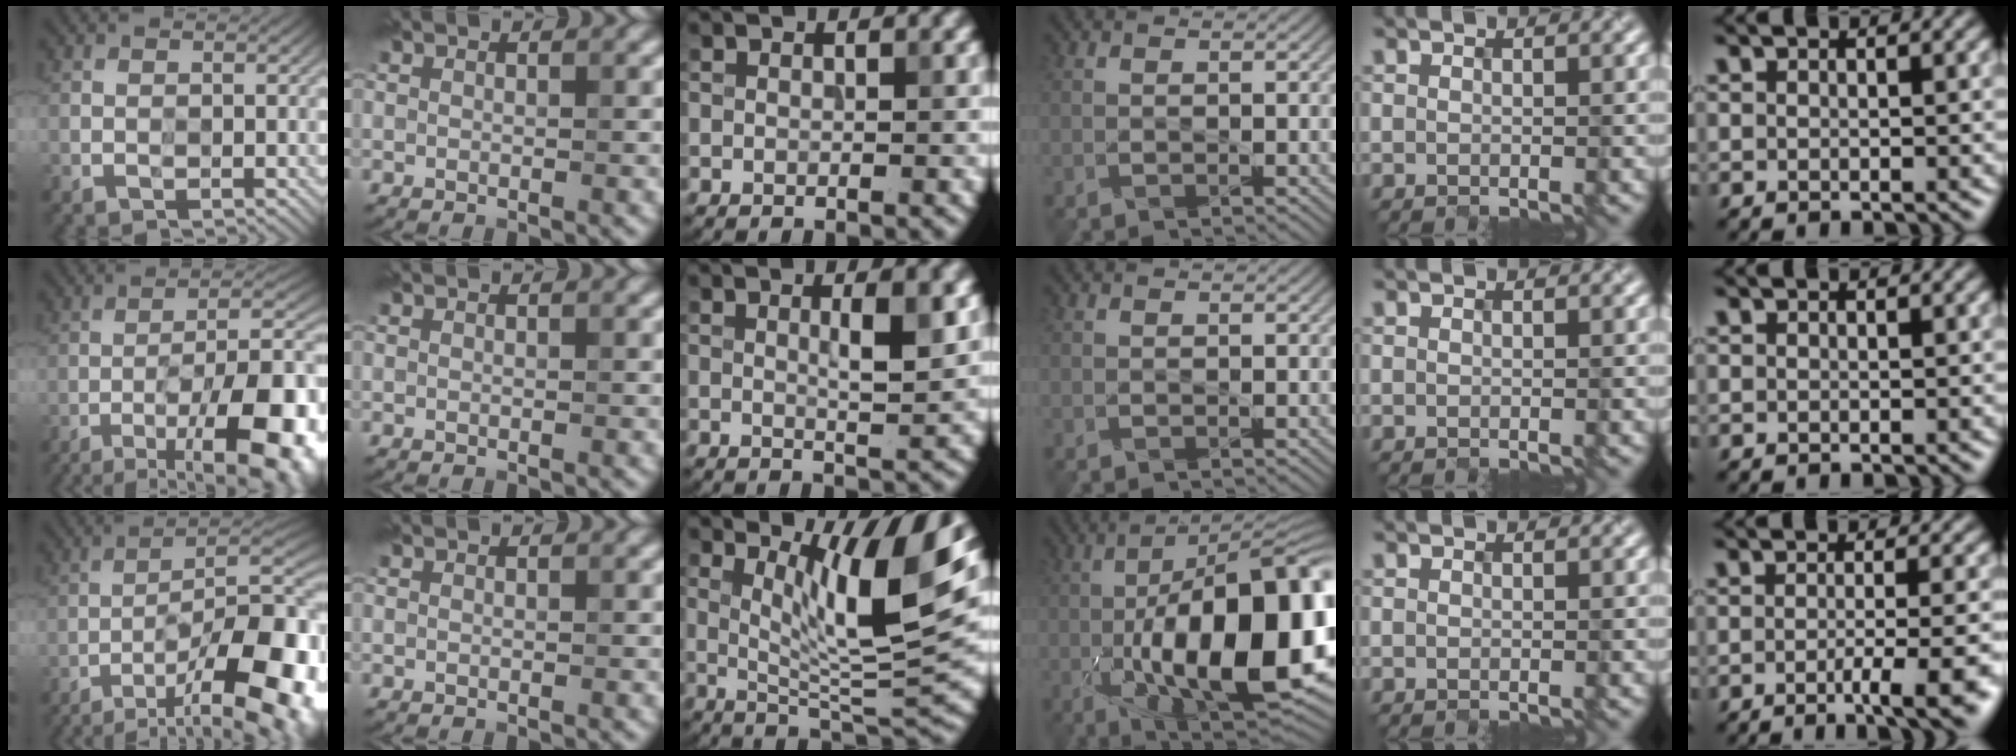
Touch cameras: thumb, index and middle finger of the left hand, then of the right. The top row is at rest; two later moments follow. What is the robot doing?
{"motion": "insert", "object": "connector and pipe"}